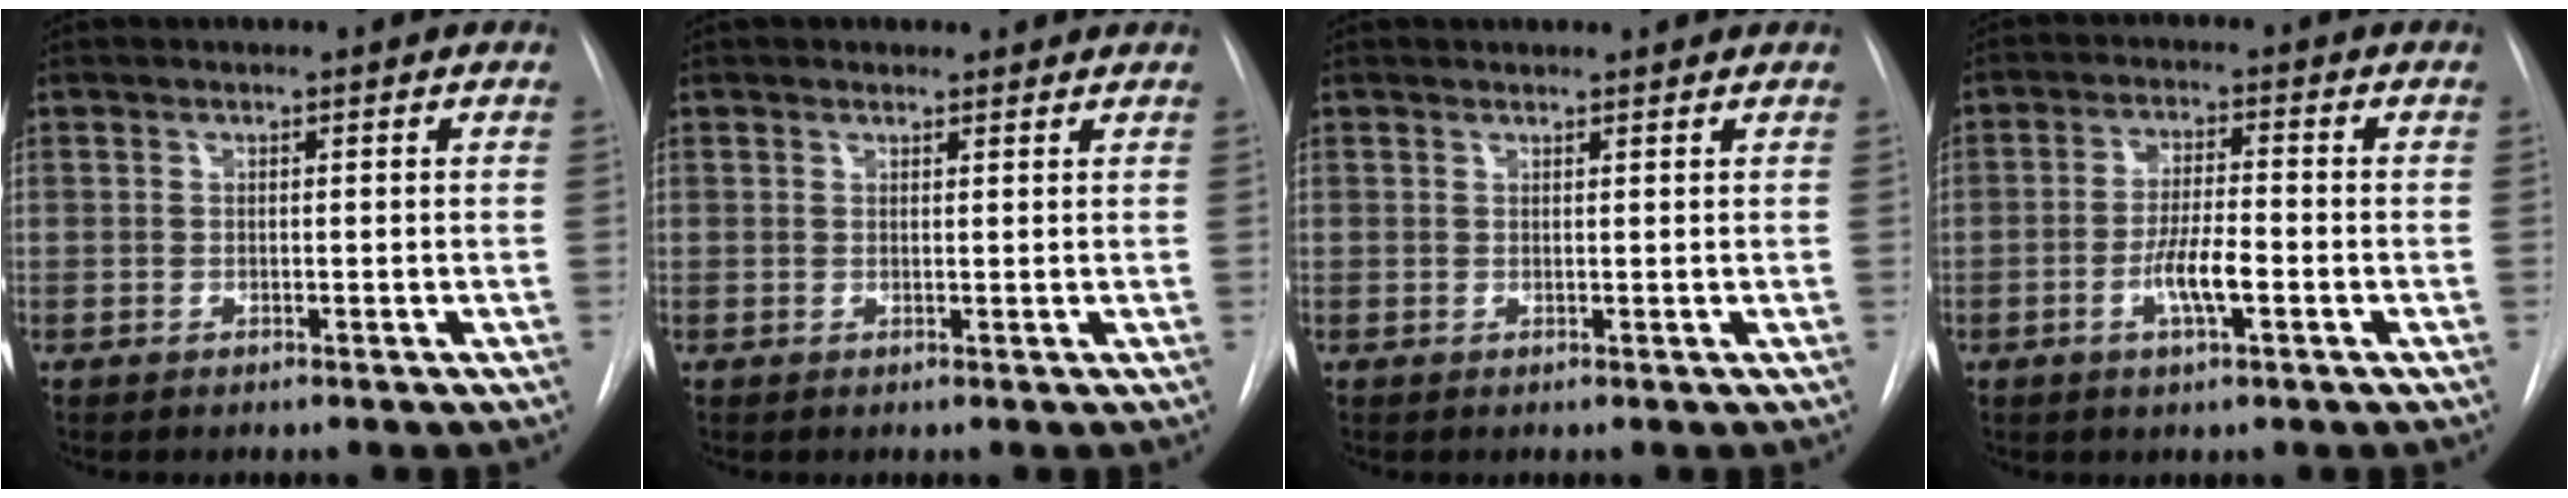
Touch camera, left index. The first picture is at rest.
{"total": 1.4, "force": [1.2, 0.7, 0.0], "torque": [-0.002, 0.005, 0.011]}
{"total": 2.1, "force": [2.1, 0.3, 0.1], "torque": [-0.008, 0.010, 0.023]}
{"total": 5.7, "force": [-2.4, 1.0, 5.1], "torque": [-0.099, -0.005, -0.044]}